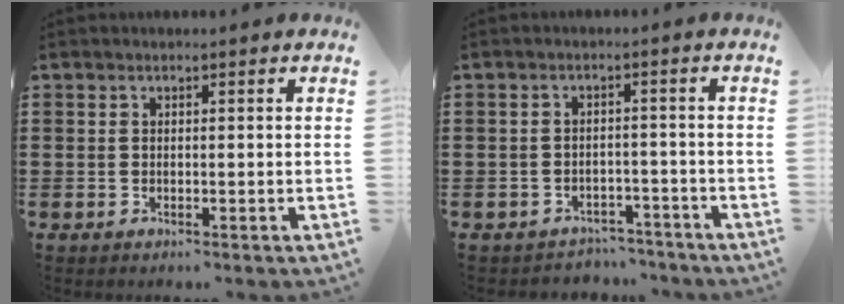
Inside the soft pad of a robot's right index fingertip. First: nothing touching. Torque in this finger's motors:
{"motor_torque": [0.17, -0.16, 0.06, 0.02]}